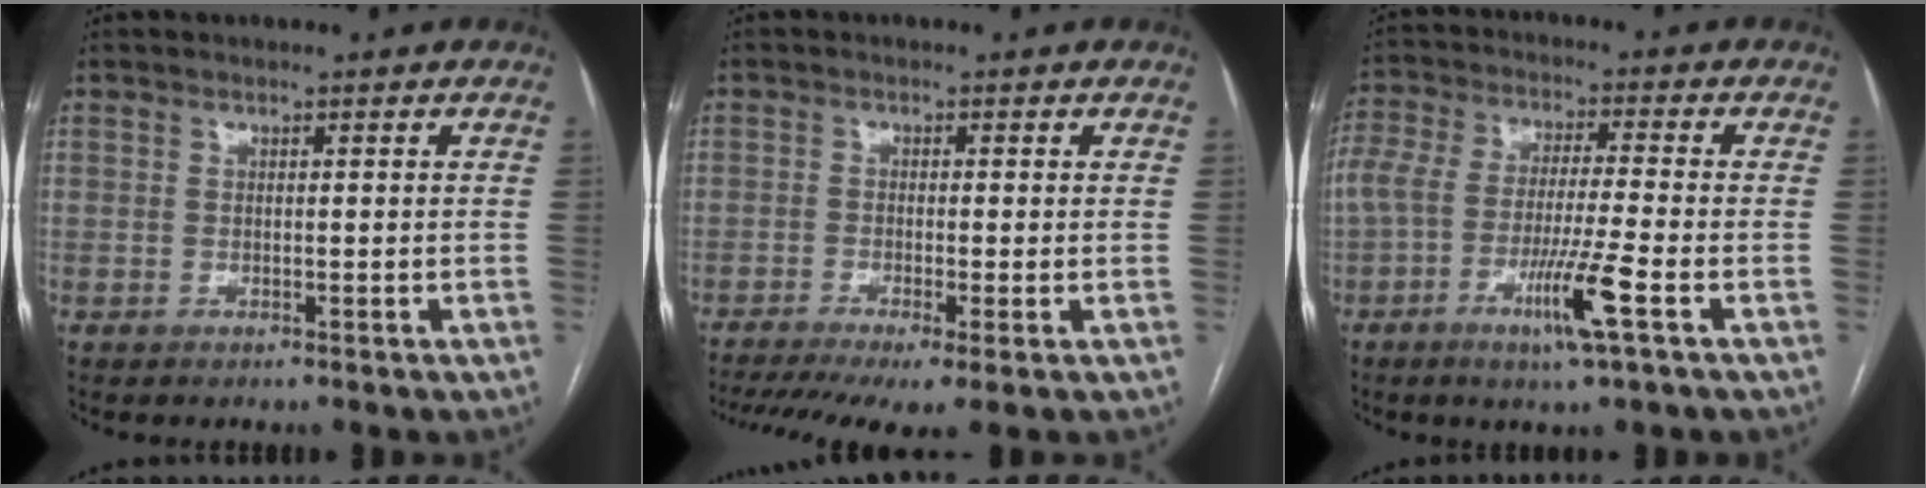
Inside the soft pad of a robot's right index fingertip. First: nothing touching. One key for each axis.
{"total": 9.4, "fx": -6.0, "fy": 1.7, "fz": 7.1, "tx": -0.123, "ty": -0.012, "tz": -0.100}
{"total": 11.1, "fx": -4.8, "fy": 0.6, "fz": 10.0, "tx": -0.208, "ty": -0.001, "tz": -0.090}